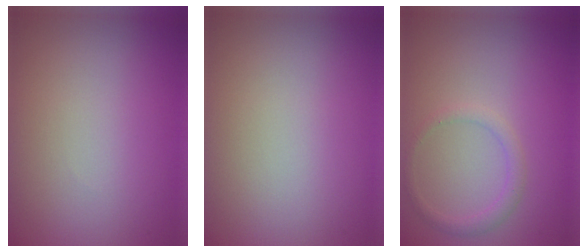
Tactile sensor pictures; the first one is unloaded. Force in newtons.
{"total": 0.0}
{"total": 1.4, "press": 1.4, "slide": 0.2}